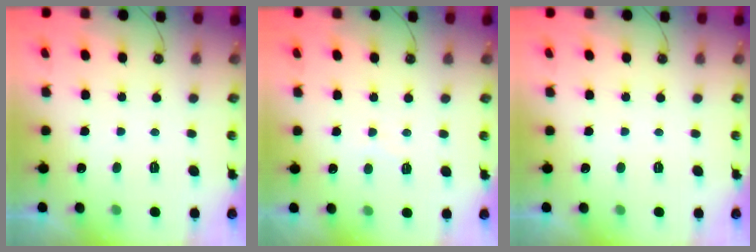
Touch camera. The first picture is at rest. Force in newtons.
{"total": 5.7, "press": 5.6, "slide": 0.7}
{"total": 0.0}